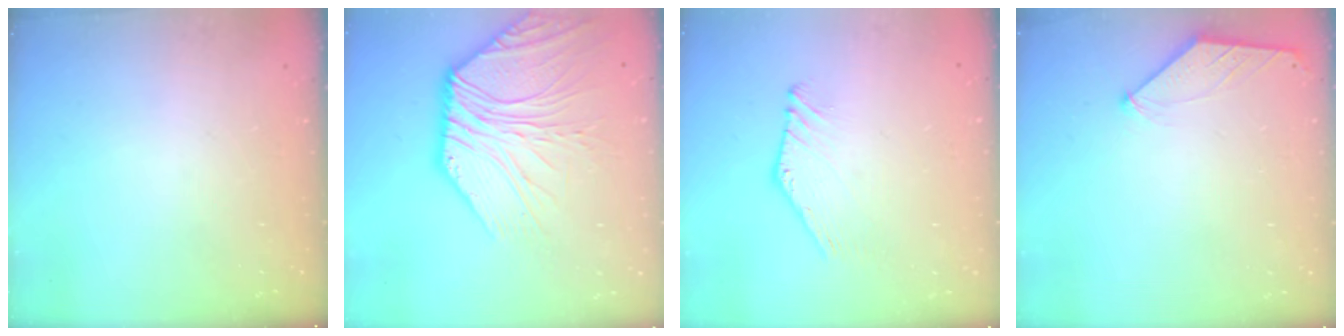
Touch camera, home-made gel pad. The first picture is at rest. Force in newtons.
{"total": 10.6, "press": 10.5, "slide": 1.3}
{"total": 2.2, "press": 2.2, "slide": 0.1}
{"total": 0.5, "press": 0.4, "slide": 0.3}